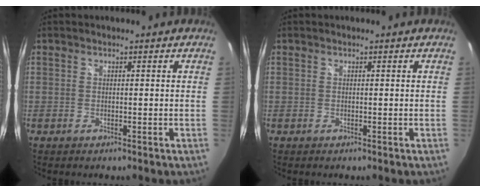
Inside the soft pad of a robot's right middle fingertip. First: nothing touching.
{"total": 0.0}